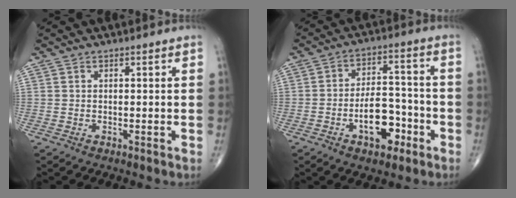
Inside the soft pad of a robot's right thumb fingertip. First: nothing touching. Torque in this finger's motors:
{"motor_torque": [2.36, 1.57, 1.91, -0.85, 0.63]}